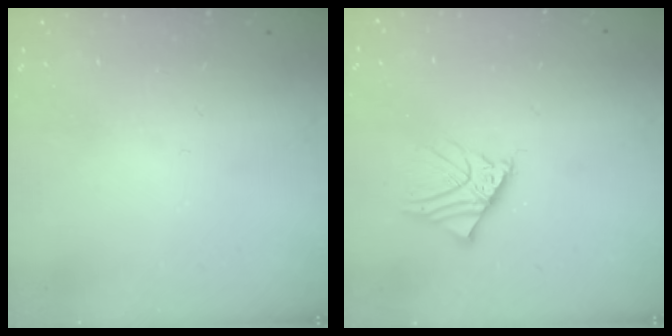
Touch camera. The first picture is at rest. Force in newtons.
{"total": 5.9, "press": 5.8, "slide": 0.6}